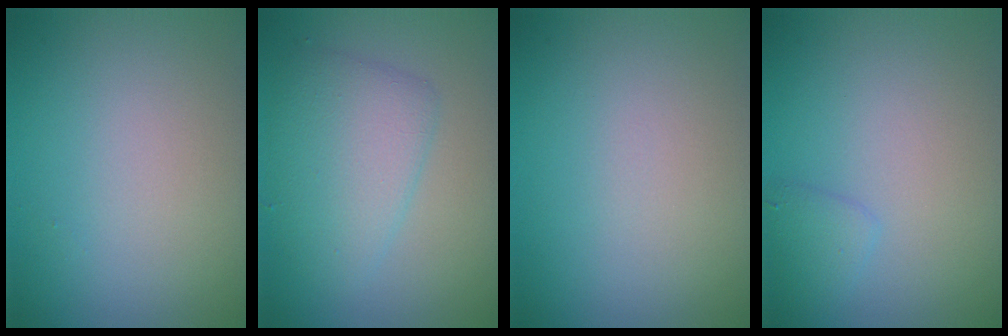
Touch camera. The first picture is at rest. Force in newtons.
{"total": 4.2, "press": 4.2, "slide": 0.0}
{"total": 0.0}
{"total": 1.2, "press": 1.2, "slide": 0.1}